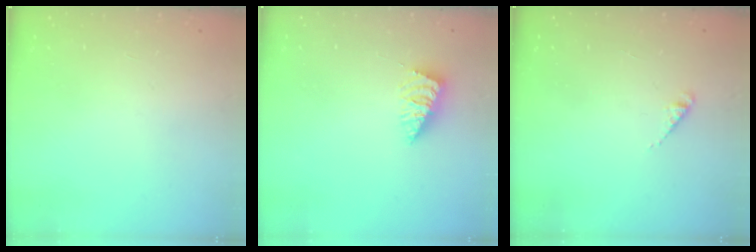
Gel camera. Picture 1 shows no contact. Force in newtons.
{"total": 1.9, "press": 1.9, "slide": 0.2}
{"total": 2.3, "press": 2.3, "slide": 0.4}